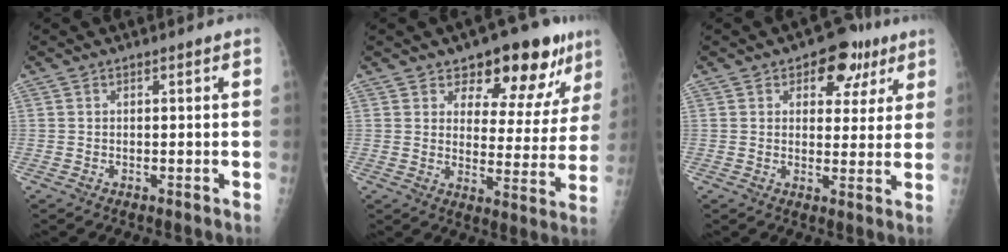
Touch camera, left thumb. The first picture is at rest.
{"total": 14.8, "force": [9.8, 7.2, 8.5], "torque": [-0.049, -0.052, 0.133]}
{"total": 9.0, "force": [4.7, 5.7, 5.0], "torque": [-0.019, -0.012, 0.058]}